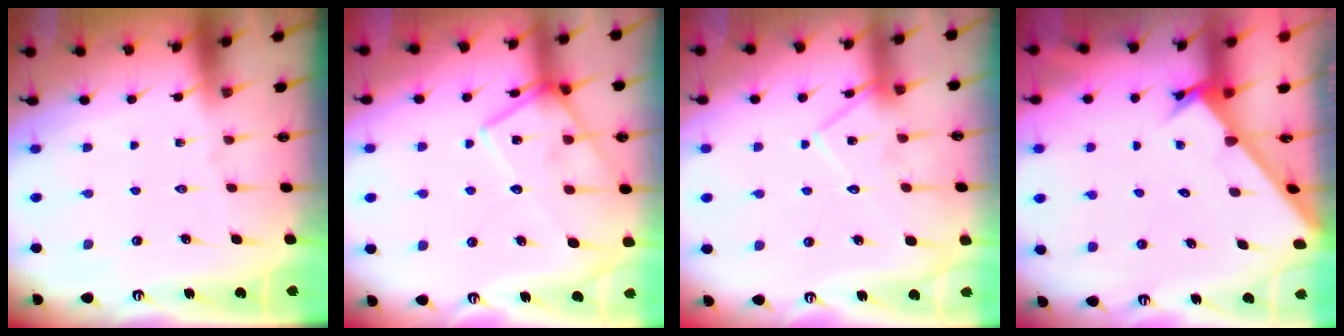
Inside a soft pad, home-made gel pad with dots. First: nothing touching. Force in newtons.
{"total": 16.0, "press": 16.0, "slide": 0.9}
{"total": 13.3, "press": 13.3, "slide": 0.8}
{"total": 2.2, "press": 2.2, "slide": 0.1}